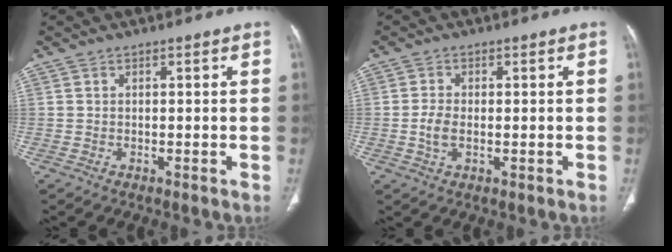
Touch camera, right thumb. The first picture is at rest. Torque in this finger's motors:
{"motor_torque": [-0.28, 0.42, 0.24, 0.43, 0.13]}